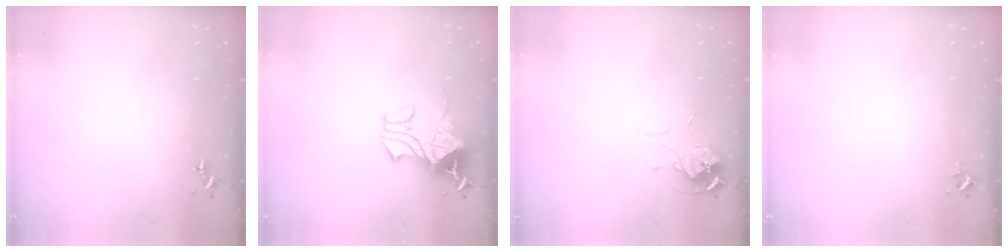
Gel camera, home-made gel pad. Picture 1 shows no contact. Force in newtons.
{"total": 18.0, "press": 18.0, "slide": 0.2}
{"total": 6.2, "press": 6.1, "slide": 0.5}
{"total": 2.4, "press": 2.4, "slide": 0.3}